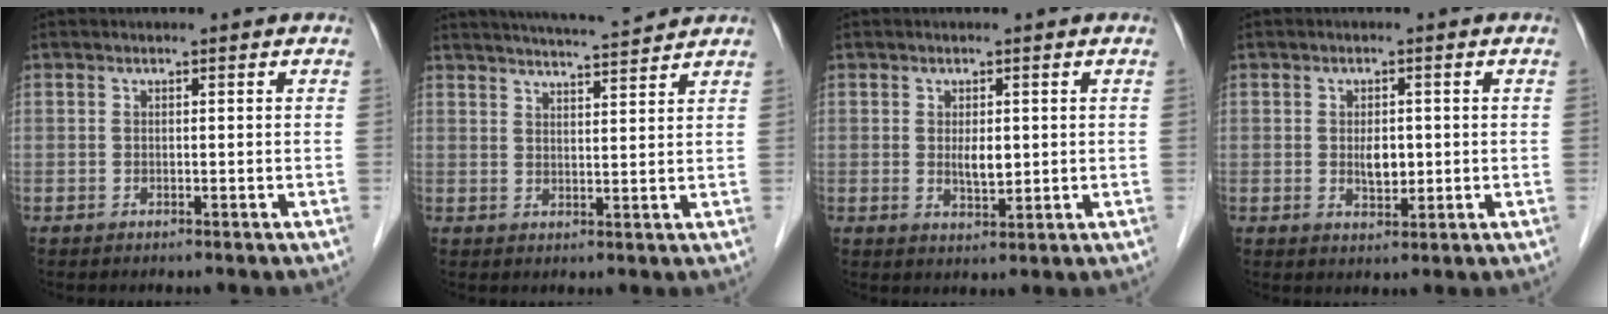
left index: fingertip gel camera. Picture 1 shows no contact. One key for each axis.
{"total": 9.0, "fx": 8.5, "fy": -0.3, "fz": 2.9, "tx": -0.052, "ty": 0.013, "tz": 0.121}
{"total": 2.9, "fx": 0.2, "fy": 1.2, "fz": 2.6, "tx": -0.046, "ty": -0.008, "tz": 0.007}
{"total": 3.0, "fx": -0.1, "fy": 1.6, "fz": 2.6, "tx": -0.045, "ty": -0.004, "tz": 0.002}